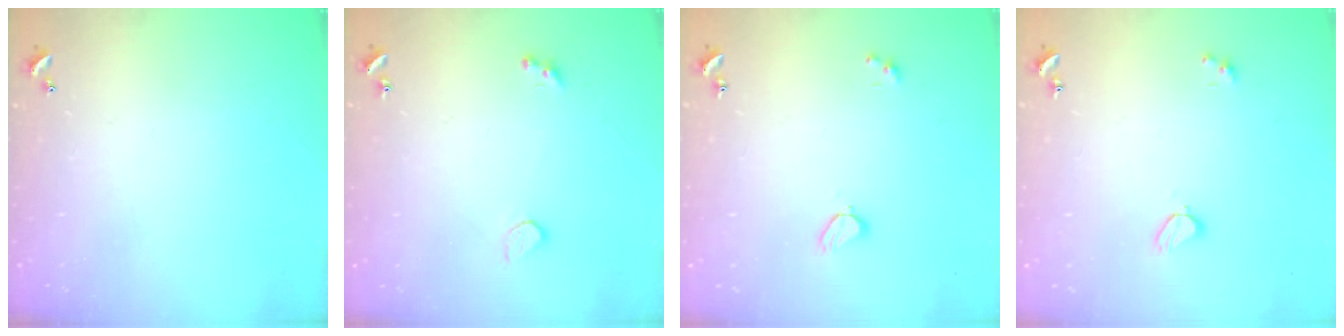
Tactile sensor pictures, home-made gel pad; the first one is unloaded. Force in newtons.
{"total": 2.6, "press": 2.2, "slide": 1.2}
{"total": 2.0, "press": 1.9, "slide": 0.6}
{"total": 2.0, "press": 1.9, "slide": 0.6}